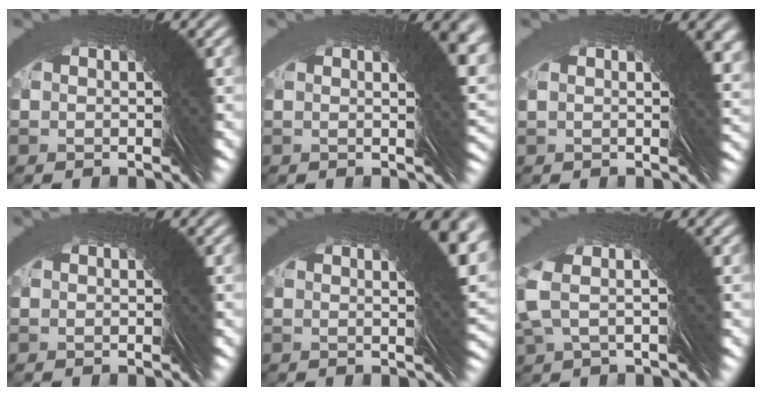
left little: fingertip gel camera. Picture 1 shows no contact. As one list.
[{"total": 2.7, "force": [0.1, -2.6, -0.9], "torque": [0.032, 0.021, -0.001]}, {"total": 3.5, "force": [0.5, -3.0, -1.8], "torque": [0.037, 0.023, 0.003]}, {"total": 0.0}, {"total": 2.5, "force": [0.1, -2.4, -0.6], "torque": [0.024, 0.025, -0.002]}, {"total": 3.0, "force": [2.6, -1.1, 0.9], "torque": [-0.015, 0.035, 0.029]}]